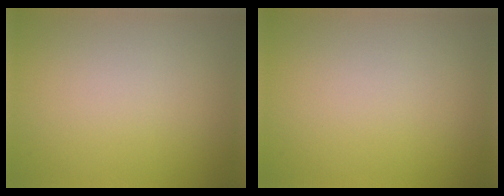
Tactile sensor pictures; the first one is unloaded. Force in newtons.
{"total": 0.0}